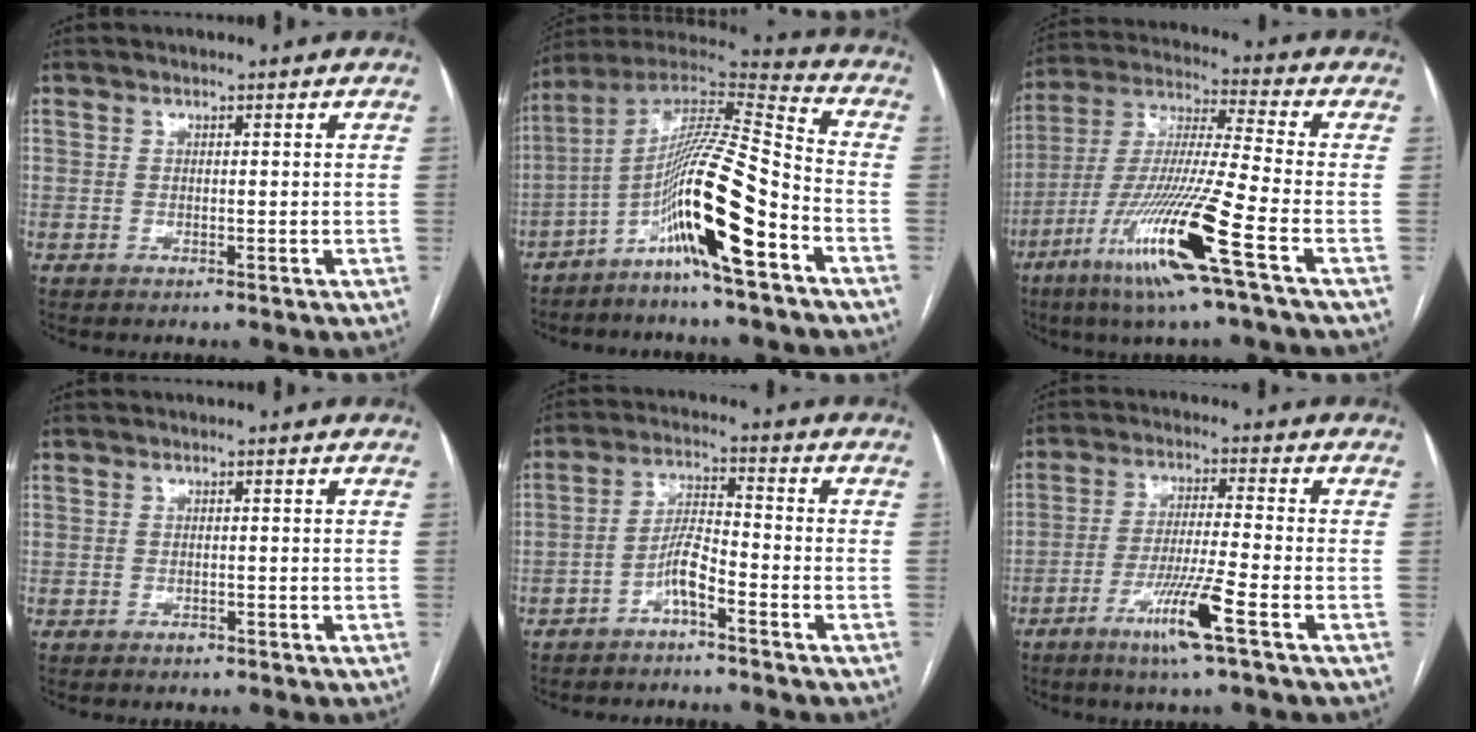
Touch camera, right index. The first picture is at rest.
{"total": 15.7, "force": [-7.2, 0.2, 14.0], "torque": [-0.260, 0.003, -0.134]}
{"total": 17.2, "force": [-8.1, -1.1, 15.1], "torque": [-0.319, -0.035, -0.157]}
{"total": 0.8, "force": [-0.5, 0.6, 0.2], "torque": [-0.002, 0.002, -0.007]}
{"total": 5.0, "force": [-3.0, 0.8, 4.0], "torque": [-0.079, 0.013, -0.058]}
{"total": 8.7, "force": [-4.5, -0.9, 7.4], "torque": [-0.141, -0.016, -0.087]}